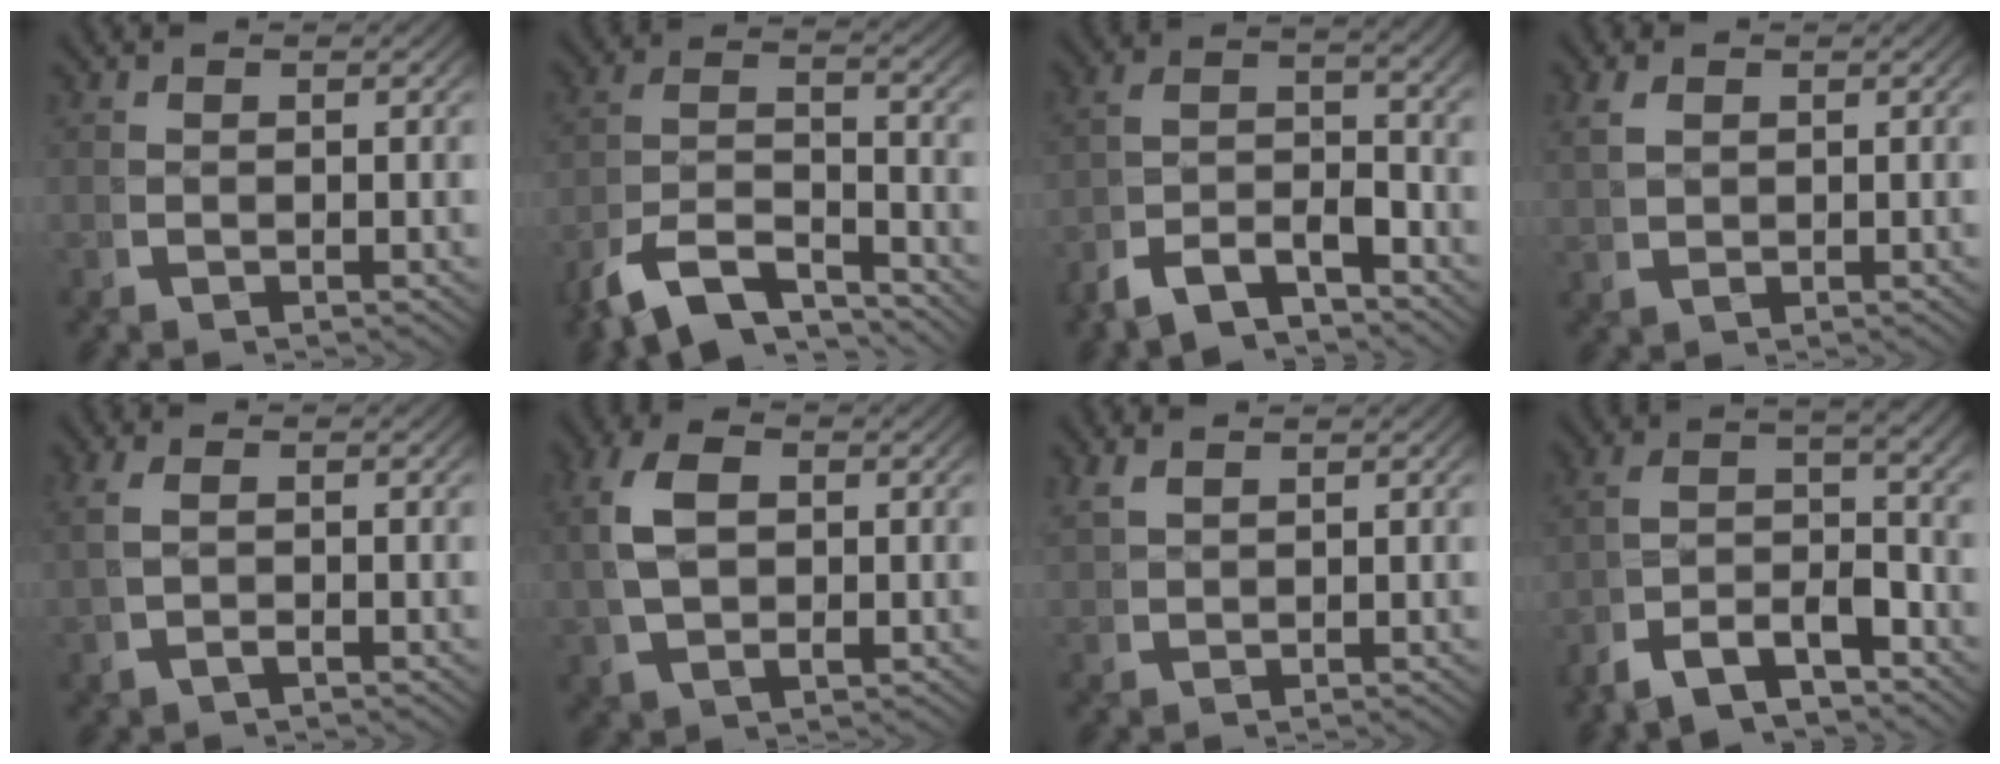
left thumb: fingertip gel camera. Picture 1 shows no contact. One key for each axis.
{"total": 9.4, "fx": -5.2, "fy": 5.4, "fz": 5.7, "tx": -0.124, "ty": -0.041, "tz": -0.077}
{"total": 6.3, "fx": -3.0, "fy": 3.4, "fz": 4.4, "tx": -0.079, "ty": -0.016, "tz": -0.050}
{"total": 2.1, "fx": 1.2, "fy": 1.3, "fz": 1.2, "tx": -0.024, "ty": -0.001, "tz": 0.030}
{"total": 2.0, "fx": 0.2, "fy": 0.9, "fz": 1.7, "tx": -0.046, "ty": 0.001, "tz": 0.006}
{"total": 5.8, "fx": 1.2, "fy": 3.7, "fz": 4.4, "tx": -0.099, "ty": -0.001, "tz": 0.027}
{"total": 1.7, "fx": 1.6, "fy": 0.2, "fz": 0.4, "tx": -0.011, "ty": 0.006, "tz": 0.040}
{"total": 7.6, "fx": -2.3, "fy": 4.5, "fz": 5.7, "tx": -0.110, "ty": -0.015, "tz": -0.041}